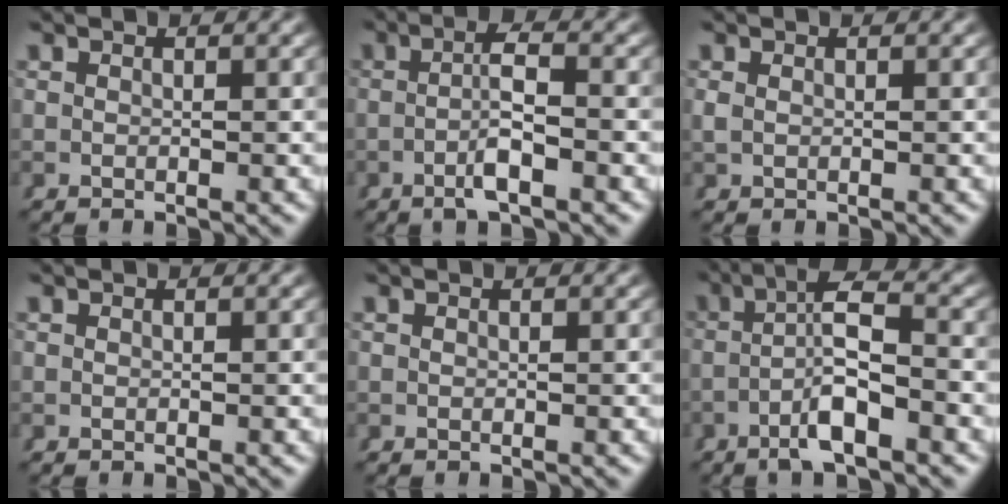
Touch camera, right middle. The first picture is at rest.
{"total": 3.5, "force": [-0.7, 0.2, 3.4], "torque": [-0.046, 0.006, -0.015]}
{"total": 0.0}
{"total": 0.0}
{"total": 0.0}
{"total": 4.8, "force": [-0.3, 1.1, 4.7], "torque": [-0.076, 0.005, -0.007]}